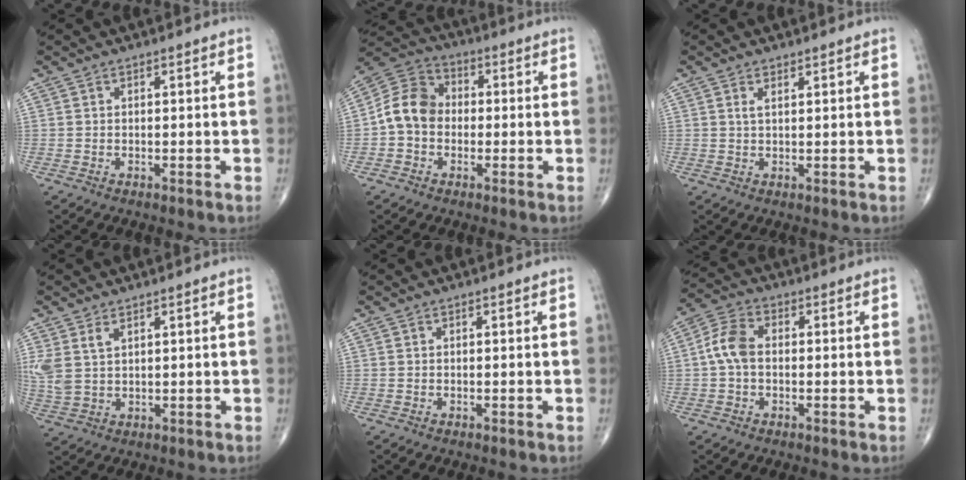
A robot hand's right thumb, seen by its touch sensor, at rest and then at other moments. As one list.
[{"total": 9.4, "force": [-0.8, 7.6, 5.4], "torque": [-0.087, 0.033, -0.031]}, {"total": 1.4, "force": [0.8, 0.5, 1.0], "torque": [-0.019, -0.001, 0.018]}, {"total": 5.0, "force": [2.3, 2.7, 3.5], "torque": [-0.087, -0.002, 0.060]}, {"total": 0.0}, {"total": 6.4, "force": [-0.1, 4.2, 4.9], "torque": [-0.099, 0.020, -0.010]}]